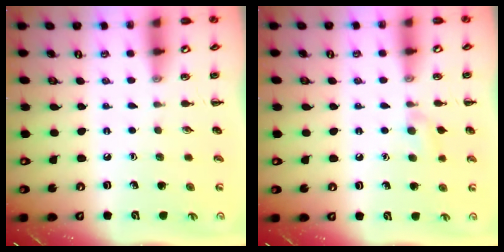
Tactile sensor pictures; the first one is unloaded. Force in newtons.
{"total": 6.0, "press": 5.7, "slide": 2.0}